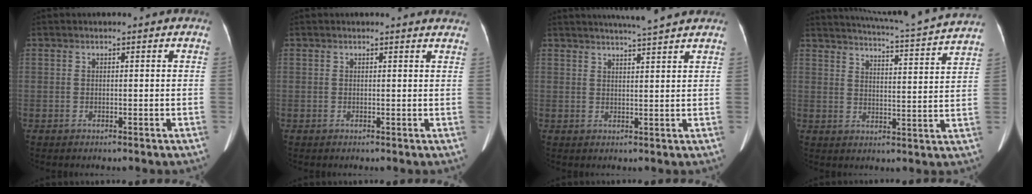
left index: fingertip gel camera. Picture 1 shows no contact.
{"total": 3.5, "force": [3.4, 0.1, 0.7], "torque": [-0.012, -0.004, 0.021]}
{"total": 7.2, "force": [6.4, -0.7, 3.1], "torque": [-0.054, 0.014, 0.085]}
{"total": 17.7, "force": [16.7, -1.6, 5.7], "torque": [-0.107, -0.042, 0.212]}